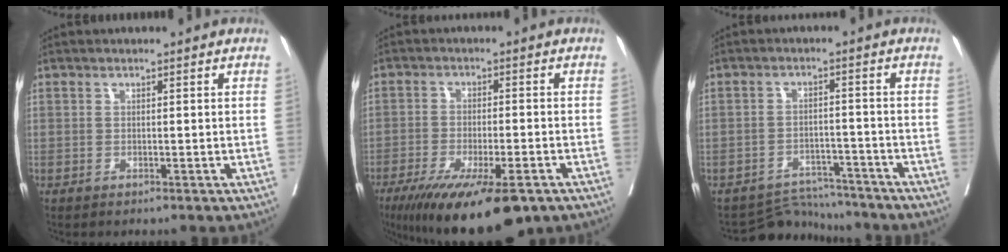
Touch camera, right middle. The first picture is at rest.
{"total": 15.3, "force": [-10.5, 3.1, 10.7], "torque": [-0.159, -0.033, -0.163]}
{"total": 5.9, "force": [-5.5, 1.0, -1.6], "torque": [0.023, 0.013, -0.085]}